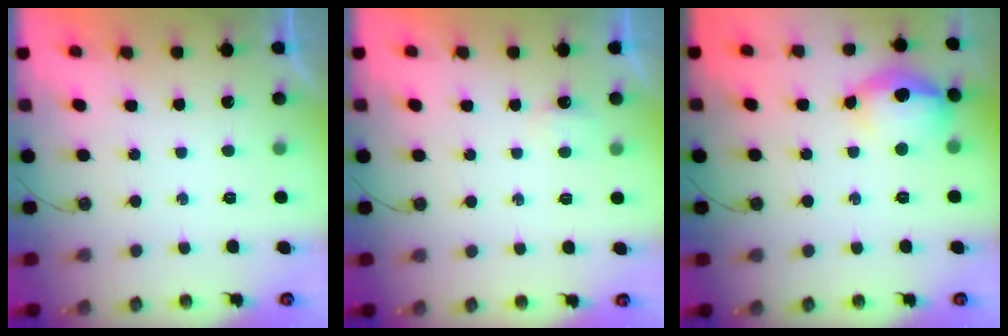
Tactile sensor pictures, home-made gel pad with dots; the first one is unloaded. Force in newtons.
{"total": 2.6, "press": 2.6, "slide": 0.4}
{"total": 14.3, "press": 14.2, "slide": 2.3}